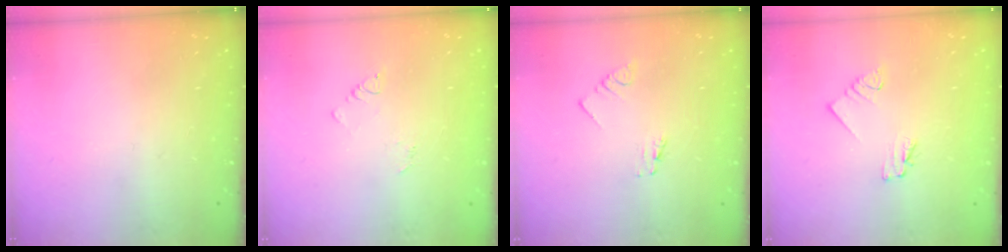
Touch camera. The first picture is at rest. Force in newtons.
{"total": 2.4, "press": 2.4, "slide": 0.3}
{"total": 0.7, "press": 0.7, "slide": 0.1}
{"total": 1.6, "press": 1.5, "slide": 0.2}